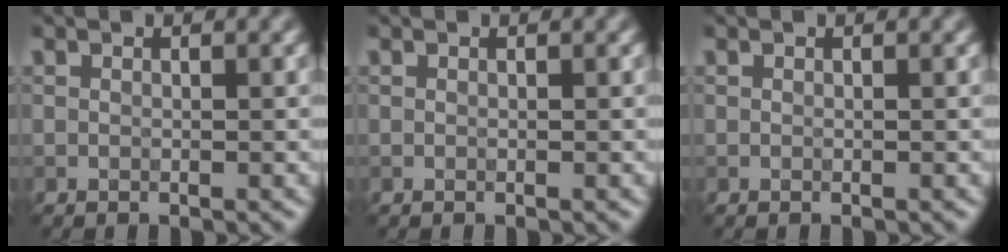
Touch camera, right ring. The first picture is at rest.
{"total": 0.0}
{"total": 0.0}